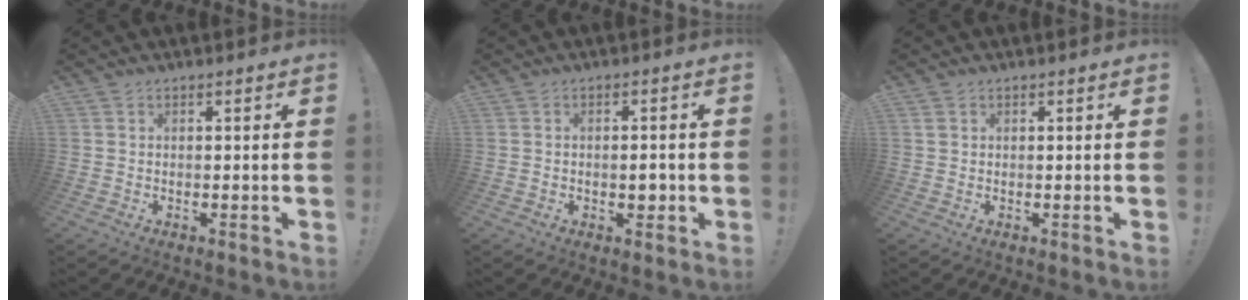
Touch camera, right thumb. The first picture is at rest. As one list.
[{"total": 2.6, "force": [-0.7, 1.7, 1.9], "torque": [-0.014, -0.001, -0.014]}, {"total": 1.2, "force": [0.6, 0.9, 0.6], "torque": [-0.012, 0.004, 0.011]}]